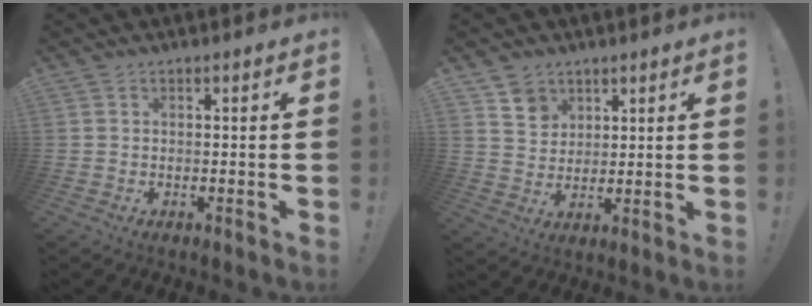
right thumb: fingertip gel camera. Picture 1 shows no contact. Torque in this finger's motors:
{"motor_torque": [0.16, -0.05, 0.11, -0.11, 0.00]}